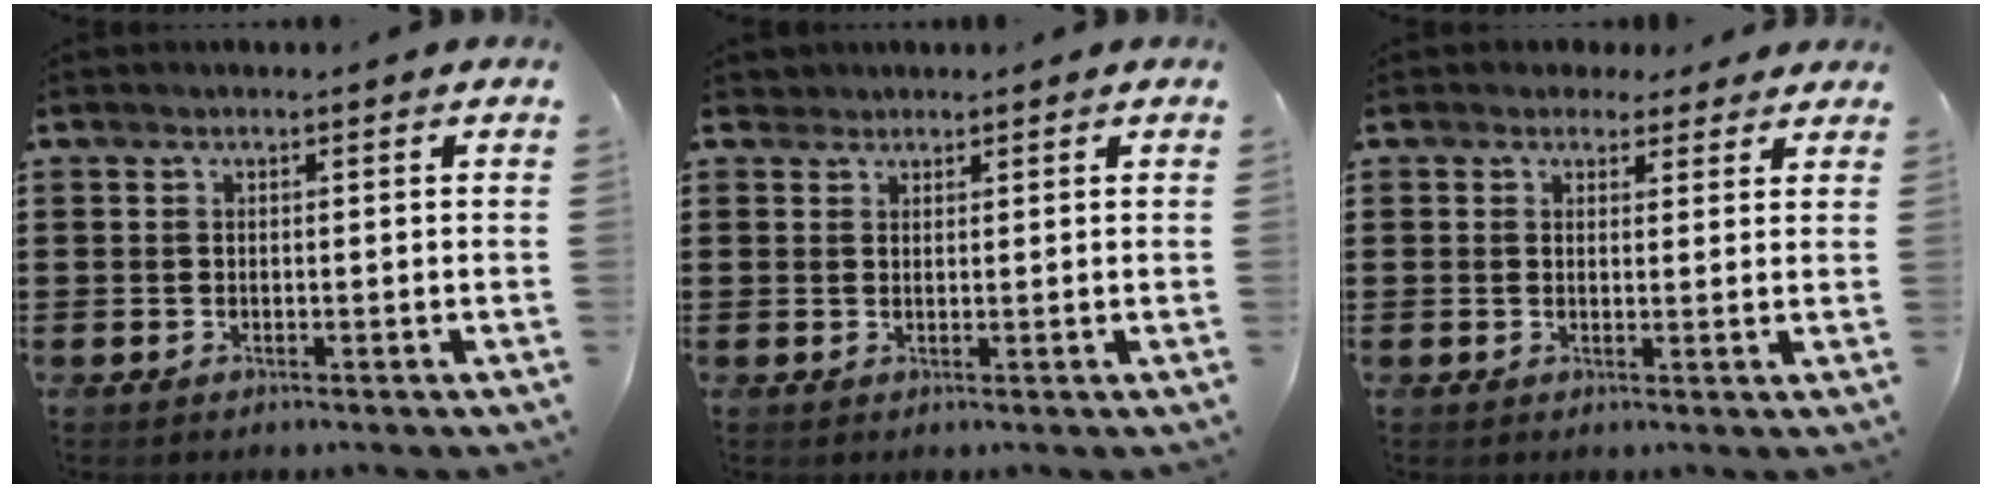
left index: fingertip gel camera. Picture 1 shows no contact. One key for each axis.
{"total": 1.6, "fx": 1.4, "fy": 0.8, "fz": 0.0, "tx": -0.004, "ty": 0.006, "tz": 0.029}
{"total": 2.7, "fx": 2.1, "fy": 1.5, "fz": 0.5, "tx": -0.010, "ty": 0.003, "tz": 0.038}